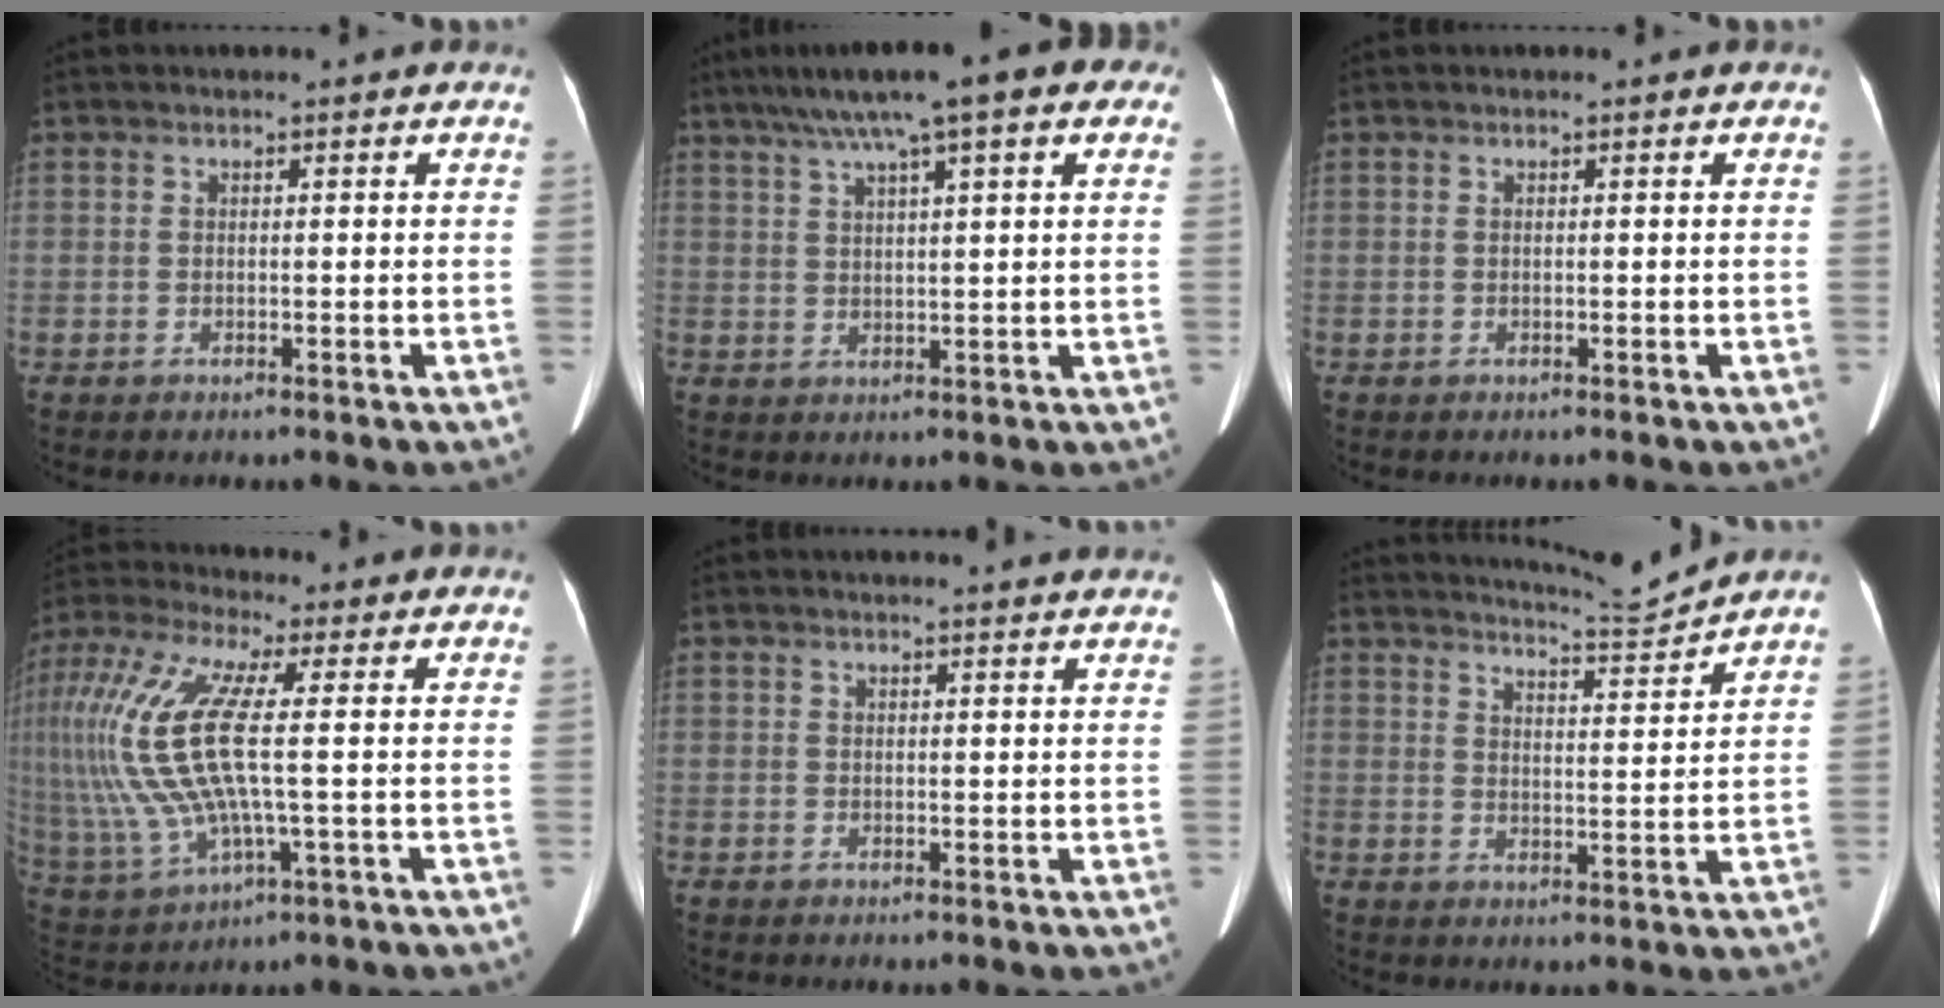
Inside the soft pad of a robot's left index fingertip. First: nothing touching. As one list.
[{"total": 13.8, "force": [8.7, 2.3, 10.4], "torque": [-0.165, 0.048, 0.123]}, {"total": 0.0}, {"total": 20.7, "force": [2.1, 6.0, 19.7], "torque": [-0.493, 0.013, 0.044]}, {"total": 4.4, "force": [4.2, 0.1, 1.1], "torque": [-0.014, 0.010, 0.040]}, {"total": 6.6, "force": [6.3, -1.7, 0.2], "torque": [-0.019, -0.026, 0.102]}]